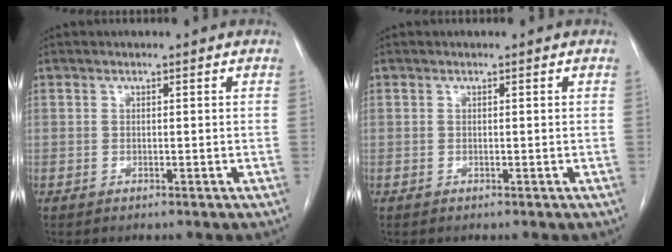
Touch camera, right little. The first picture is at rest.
{"total": 0.0}